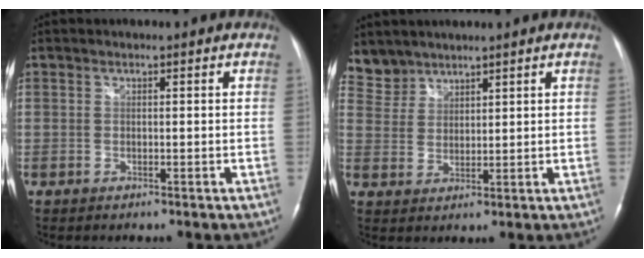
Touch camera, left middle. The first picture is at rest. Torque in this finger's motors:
{"motor_torque": [-0.20, -0.27, 0.02, -0.03]}